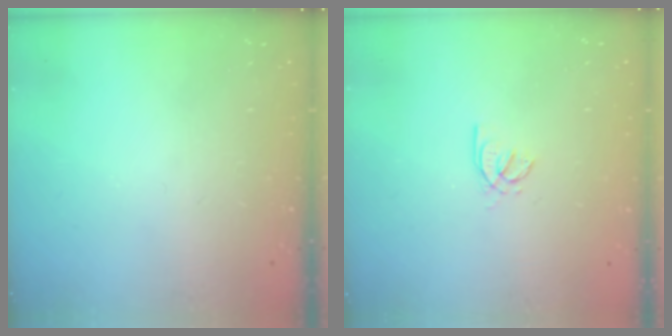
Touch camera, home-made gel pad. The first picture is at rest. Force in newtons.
{"total": 2.0, "press": 2.0, "slide": 0.6}